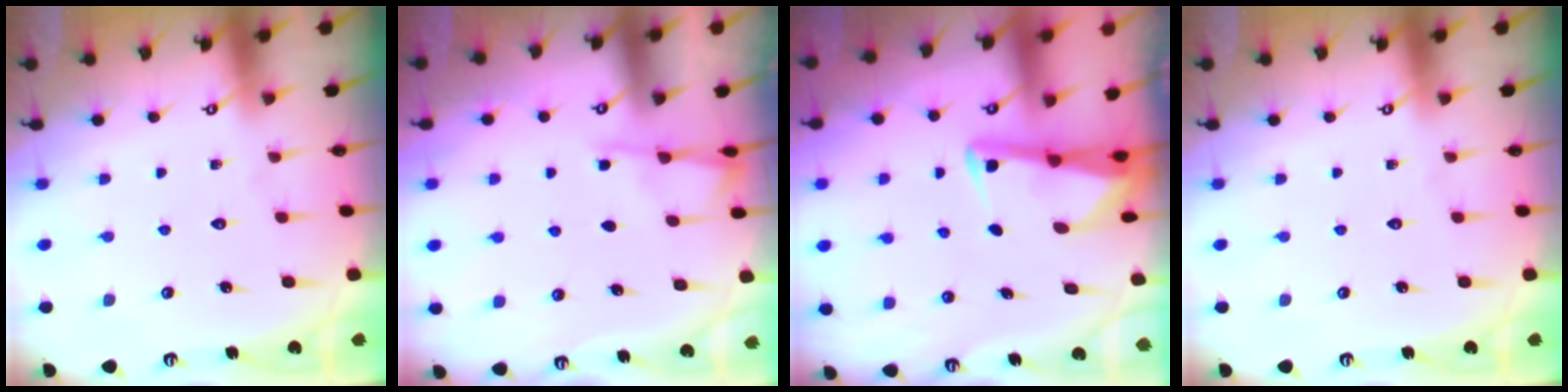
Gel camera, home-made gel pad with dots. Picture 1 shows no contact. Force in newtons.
{"total": 2.7, "press": 2.6, "slide": 0.4}
{"total": 3.1, "press": 3.1, "slide": 0.4}
{"total": 0.0}